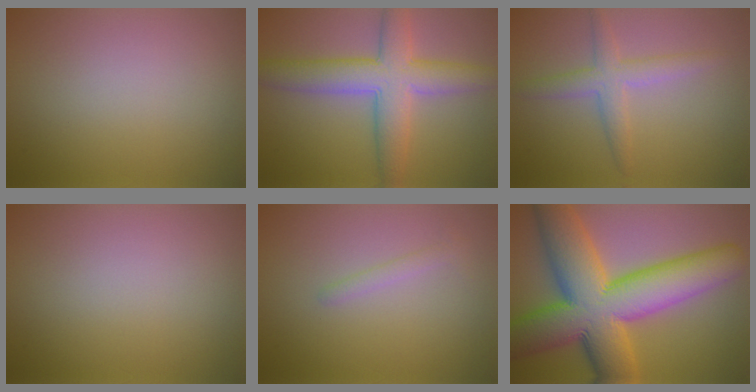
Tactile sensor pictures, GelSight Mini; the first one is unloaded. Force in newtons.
{"total": 6.9, "press": 6.9, "slide": 0.2}
{"total": 3.1, "press": 3.1, "slide": 0.1}
{"total": 0.0}
{"total": 1.1, "press": 1.1, "slide": 0.0}
{"total": 15.1, "press": 15.1, "slide": 0.7}